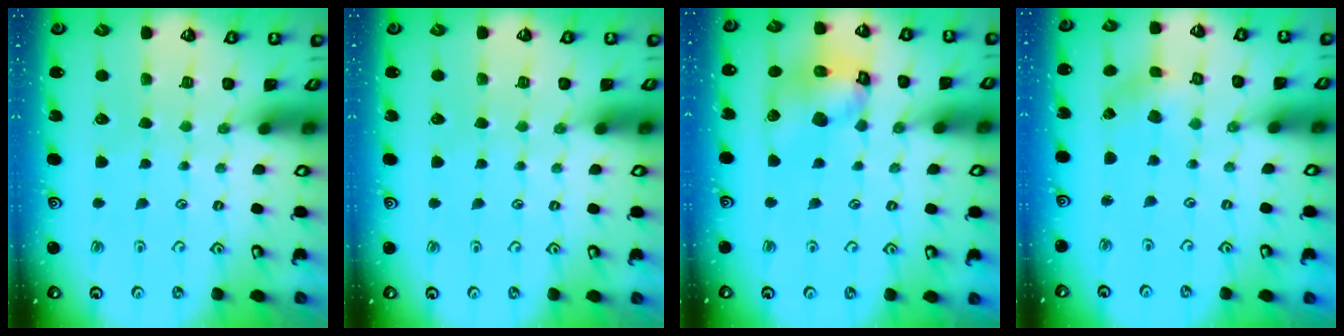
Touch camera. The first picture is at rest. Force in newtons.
{"total": 0.0}
{"total": 13.0, "press": 12.9, "slide": 1.5}
{"total": 1.4, "press": 1.4, "slide": 0.2}